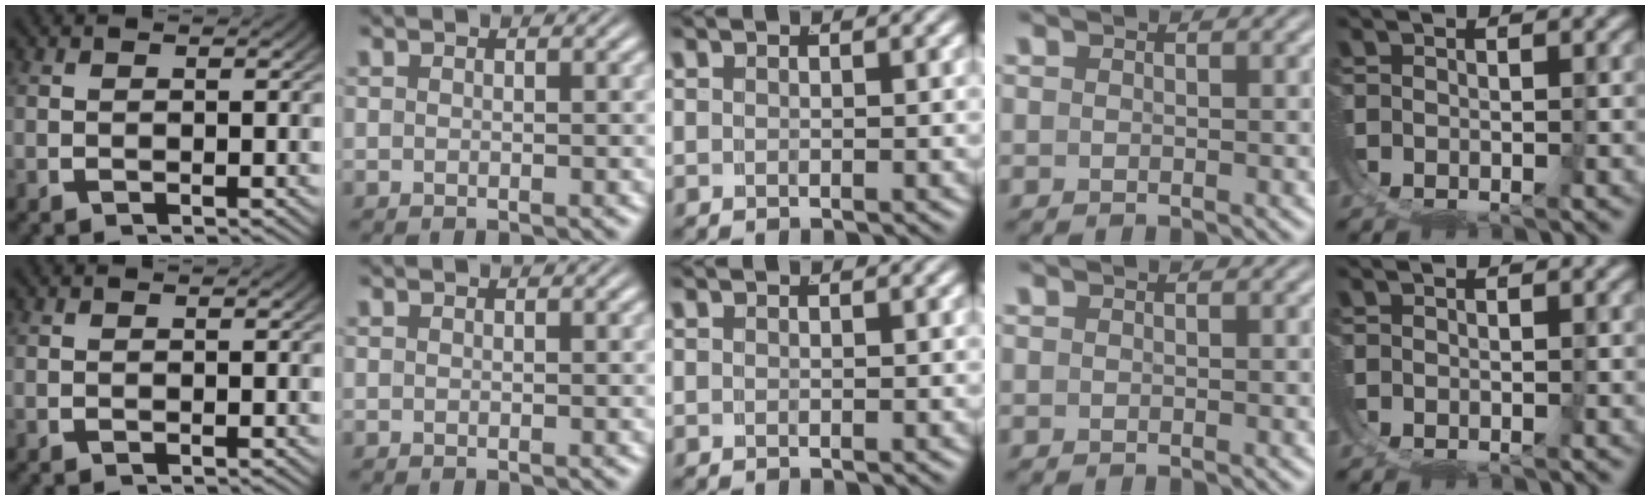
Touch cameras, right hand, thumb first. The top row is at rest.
{}